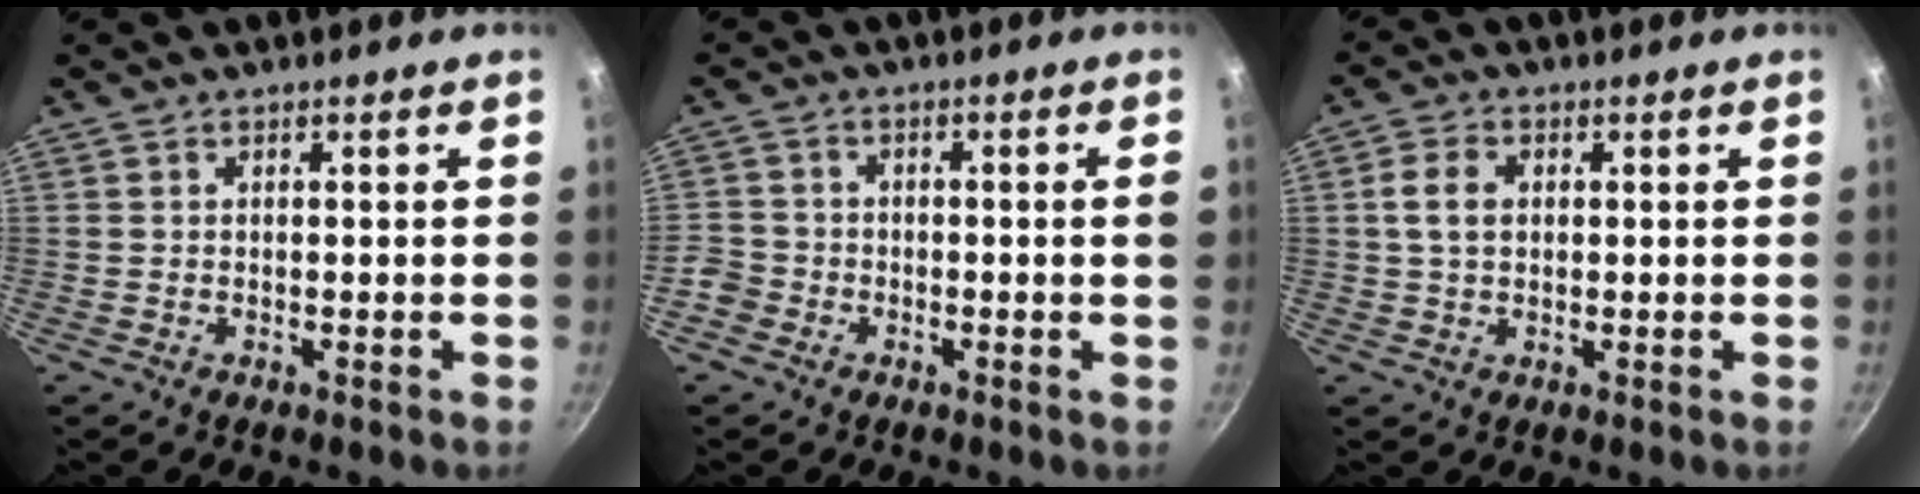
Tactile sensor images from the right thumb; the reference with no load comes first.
{"total": 4.8, "force": [-2.4, 2.9, 3.0], "torque": [-0.045, 0.030, -0.050]}
{"total": 4.7, "force": [0.7, 3.5, 3.1], "torque": [-0.050, 0.009, 0.009]}